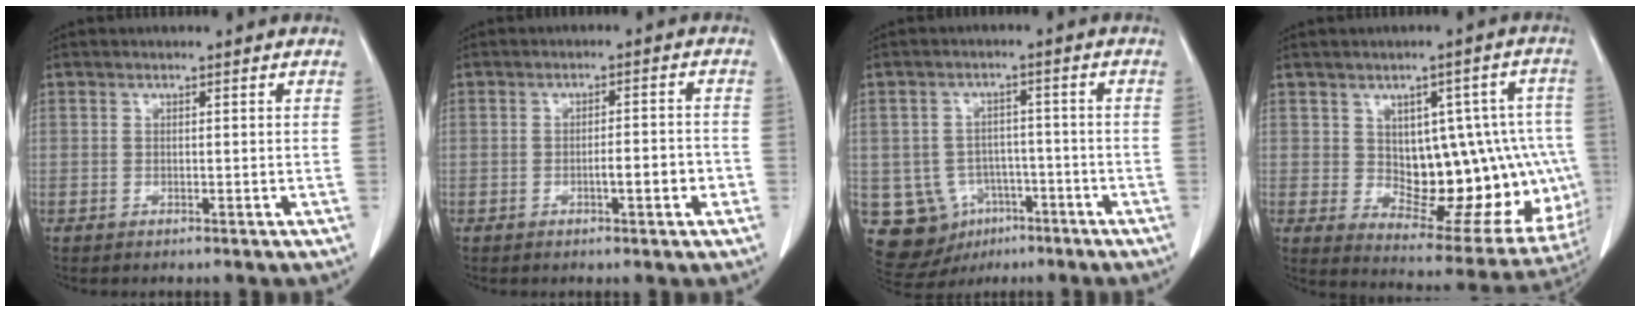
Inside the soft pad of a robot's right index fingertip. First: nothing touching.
{"total": 3.9, "force": [-1.4, 0.8, 3.6], "torque": [-0.051, 0.006, -0.019]}
{"total": 10.5, "force": [-4.0, 9.2, 3.2], "torque": [-0.067, 0.020, -0.043]}
{"total": 18.6, "force": [-0.4, 8.5, 16.5], "torque": [-0.161, 0.025, 0.024]}